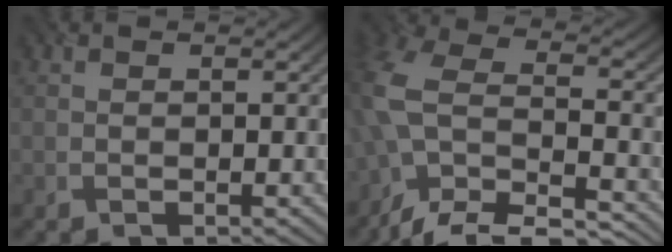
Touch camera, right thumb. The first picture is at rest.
{"total": 13.8, "force": [-7.2, 7.3, 9.3], "torque": [-0.242, -0.020, -0.122]}